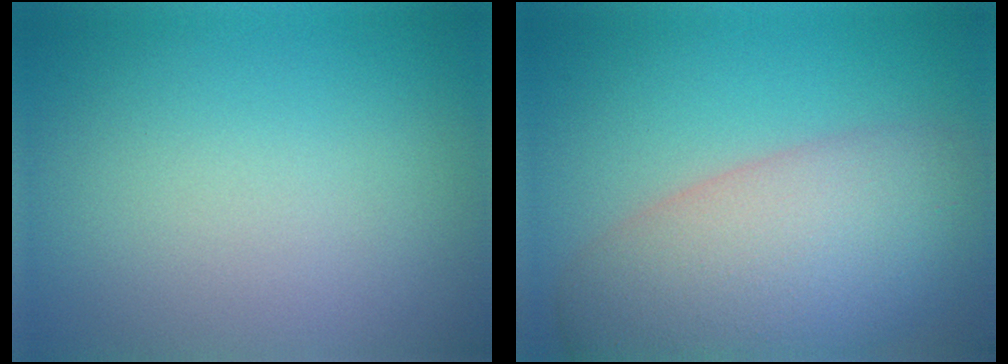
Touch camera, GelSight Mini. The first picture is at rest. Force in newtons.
{"total": 10.3, "press": 10.3, "slide": 0.7}